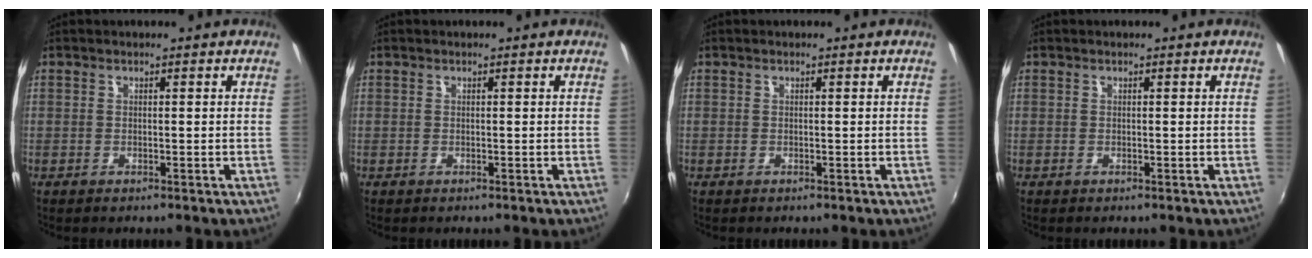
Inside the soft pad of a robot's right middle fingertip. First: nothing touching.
{"total": 0.0}
{"total": 0.0}
{"total": 0.0}